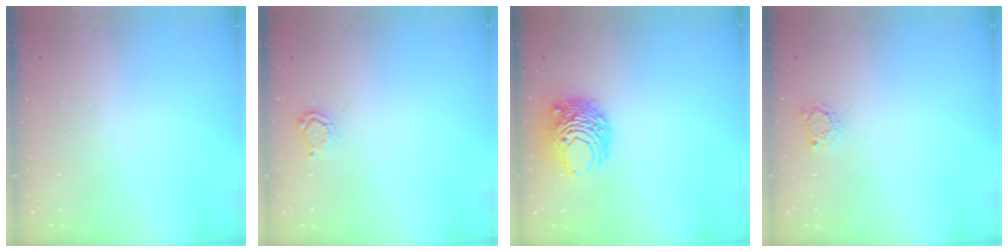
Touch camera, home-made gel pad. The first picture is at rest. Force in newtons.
{"total": 4.7, "press": 4.6, "slide": 0.6}
{"total": 8.6, "press": 8.5, "slide": 0.9}
{"total": 3.4, "press": 3.4, "slide": 0.5}